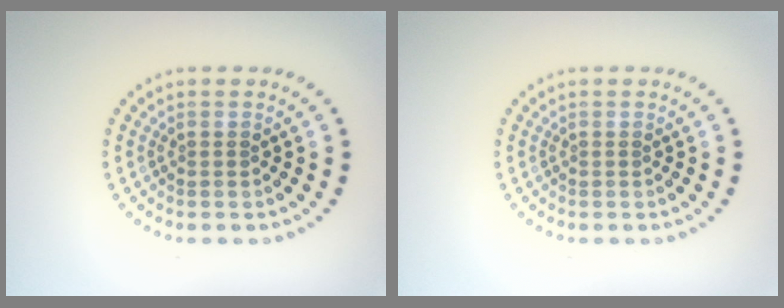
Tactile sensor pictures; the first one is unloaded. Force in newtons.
{"total": 0.0}